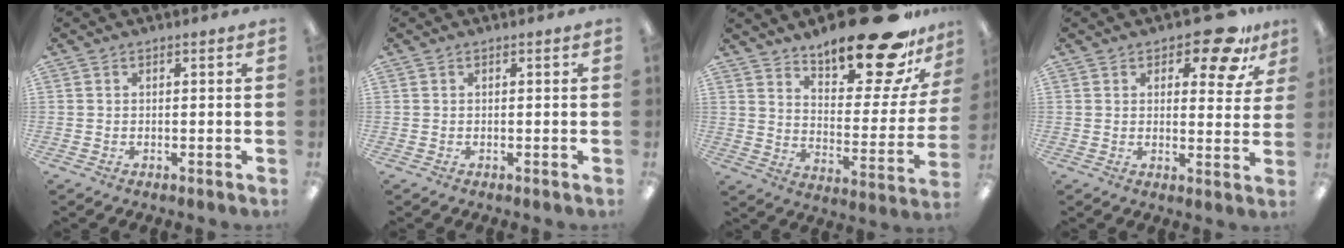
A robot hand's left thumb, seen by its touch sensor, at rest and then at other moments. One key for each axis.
{"total": 0.0}
{"total": 23.0, "fx": 17.6, "fy": 7.3, "fz": 12.8, "tx": -0.178, "ty": -0.121, "tz": 0.289}
{"total": 10.5, "fx": 7.2, "fy": 4.2, "fz": 6.4, "tx": -0.070, "ty": -0.041, "tz": 0.118}